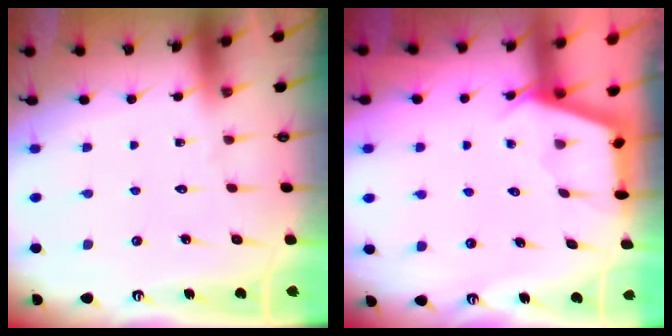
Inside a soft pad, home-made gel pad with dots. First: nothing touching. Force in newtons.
{"total": 2.8, "press": 2.8, "slide": 0.4}